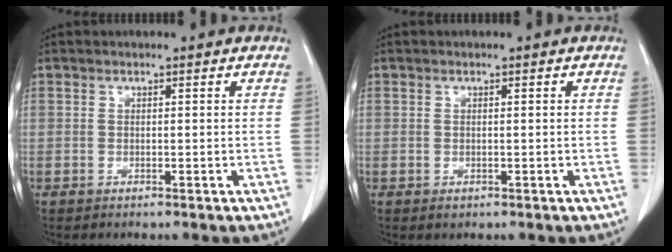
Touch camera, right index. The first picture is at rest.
{"total": 1.2, "force": [-0.3, 0.8, 0.8], "torque": [-0.017, -0.002, 0.002]}